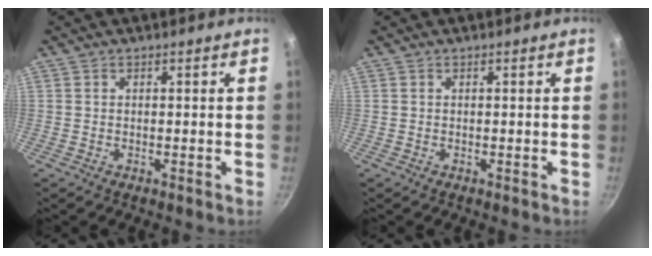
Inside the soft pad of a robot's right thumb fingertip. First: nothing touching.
{"total": 0.0}